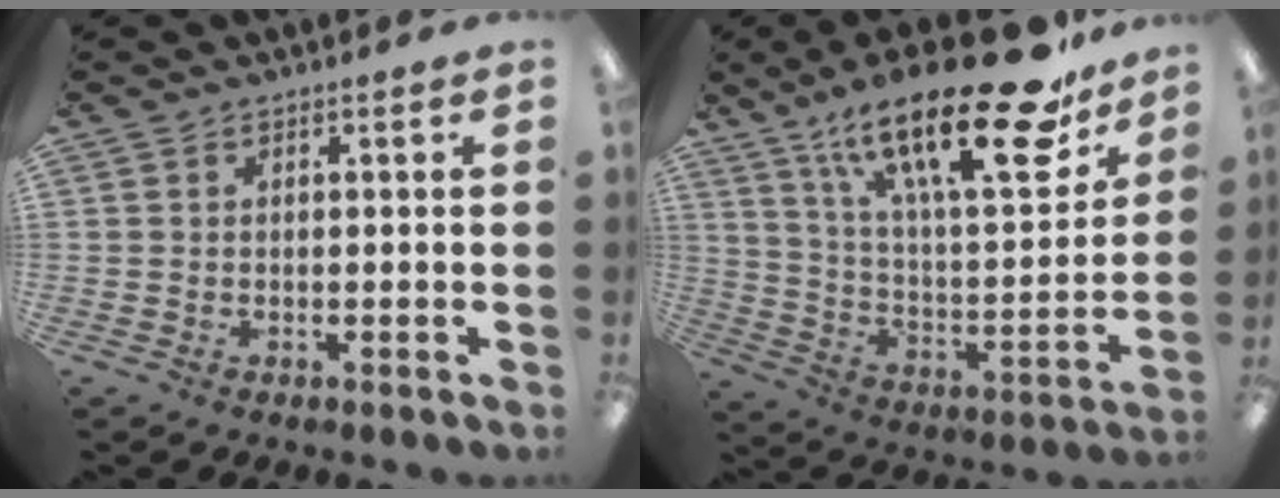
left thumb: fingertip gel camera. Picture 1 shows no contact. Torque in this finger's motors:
{"motor_torque": [0.05, 0.58, 1.44, -1.30, 0.31]}